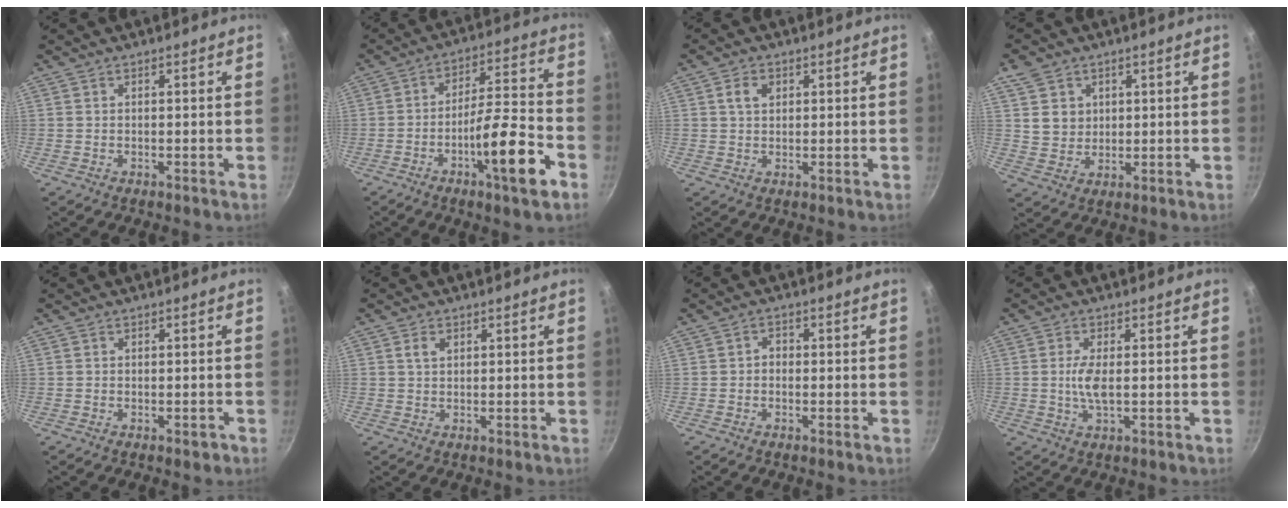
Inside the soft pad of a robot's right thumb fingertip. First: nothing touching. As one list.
[{"total": 14.1, "force": [-6.4, 2.7, 12.3], "torque": [-0.180, 0.046, -0.104]}, {"total": 3.4, "force": [1.1, 2.5, 2.0], "torque": [-0.025, 0.001, 0.018]}, {"total": 6.2, "force": [2.4, 5.2, 2.2], "torque": [-0.015, -0.008, 0.047]}, {"total": 1.3, "force": [-0.7, 0.8, 0.8], "torque": [-0.007, 0.009, -0.007]}, {"total": 2.2, "force": [0.8, 1.5, 1.4], "torque": [-0.018, 0.001, 0.015]}, {"total": 1.6, "force": [-0.4, 1.3, 0.9], "torque": [-0.009, 0.010, -0.009]}, {"total": 4.3, "force": [0.0, 1.5, 4.0], "torque": [-0.092, -0.002, -0.002]}]